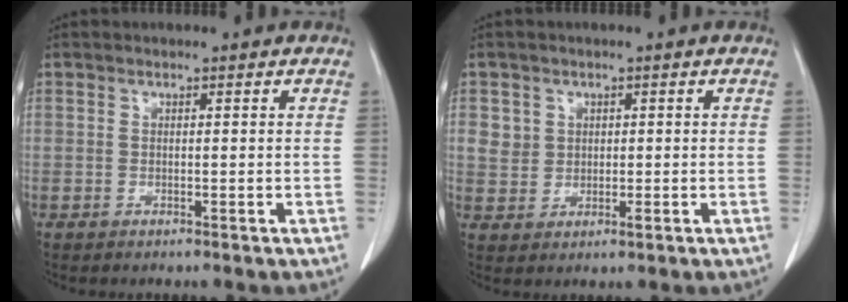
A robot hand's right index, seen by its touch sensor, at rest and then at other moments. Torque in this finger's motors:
{"motor_torque": [0.33, 0.05, -0.01, 0.03]}